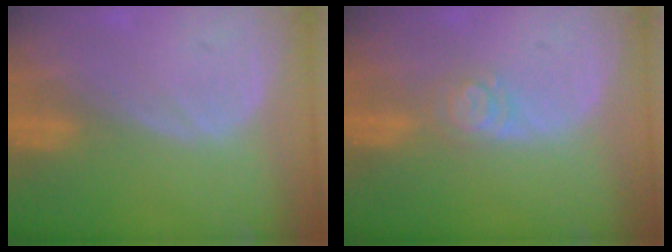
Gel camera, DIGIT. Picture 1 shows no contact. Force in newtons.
{"total": 2.9, "press": 2.9, "slide": 0.3}